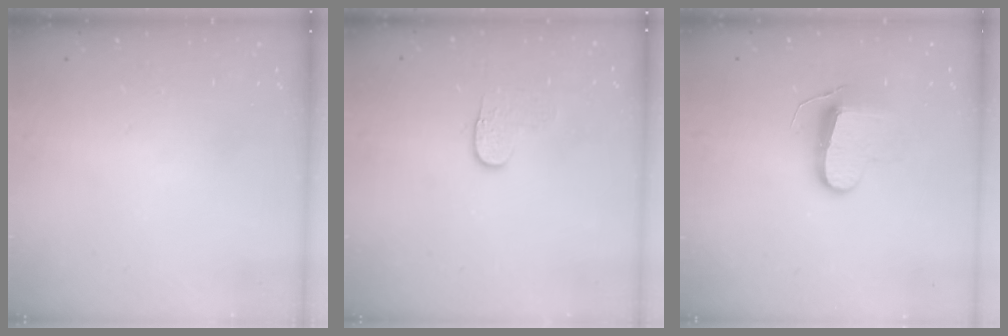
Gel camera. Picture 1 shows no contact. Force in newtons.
{"total": 3.6, "press": 3.6, "slide": 0.4}
{"total": 9.7, "press": 9.7, "slide": 0.2}